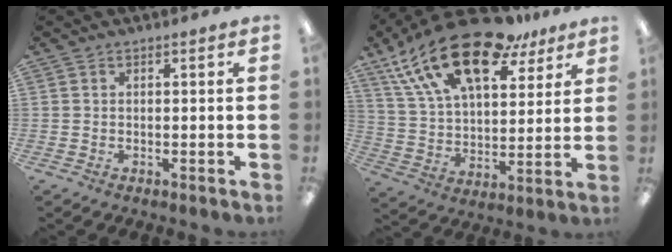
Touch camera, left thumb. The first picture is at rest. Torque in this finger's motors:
{"motor_torque": [0.62, 0.71, 1.47, -1.31, 0.17]}